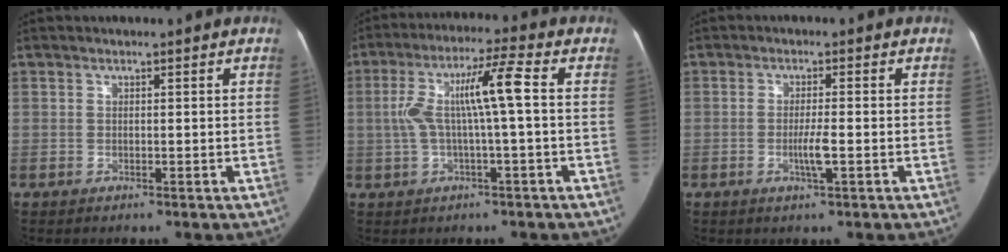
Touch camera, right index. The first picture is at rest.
{"total": 8.9, "force": [0.3, 0.1, 8.9], "torque": [-0.177, 0.025, 0.005]}
{"total": 3.1, "force": [-1.0, -0.2, 2.9], "torque": [-0.054, -0.007, -0.020]}